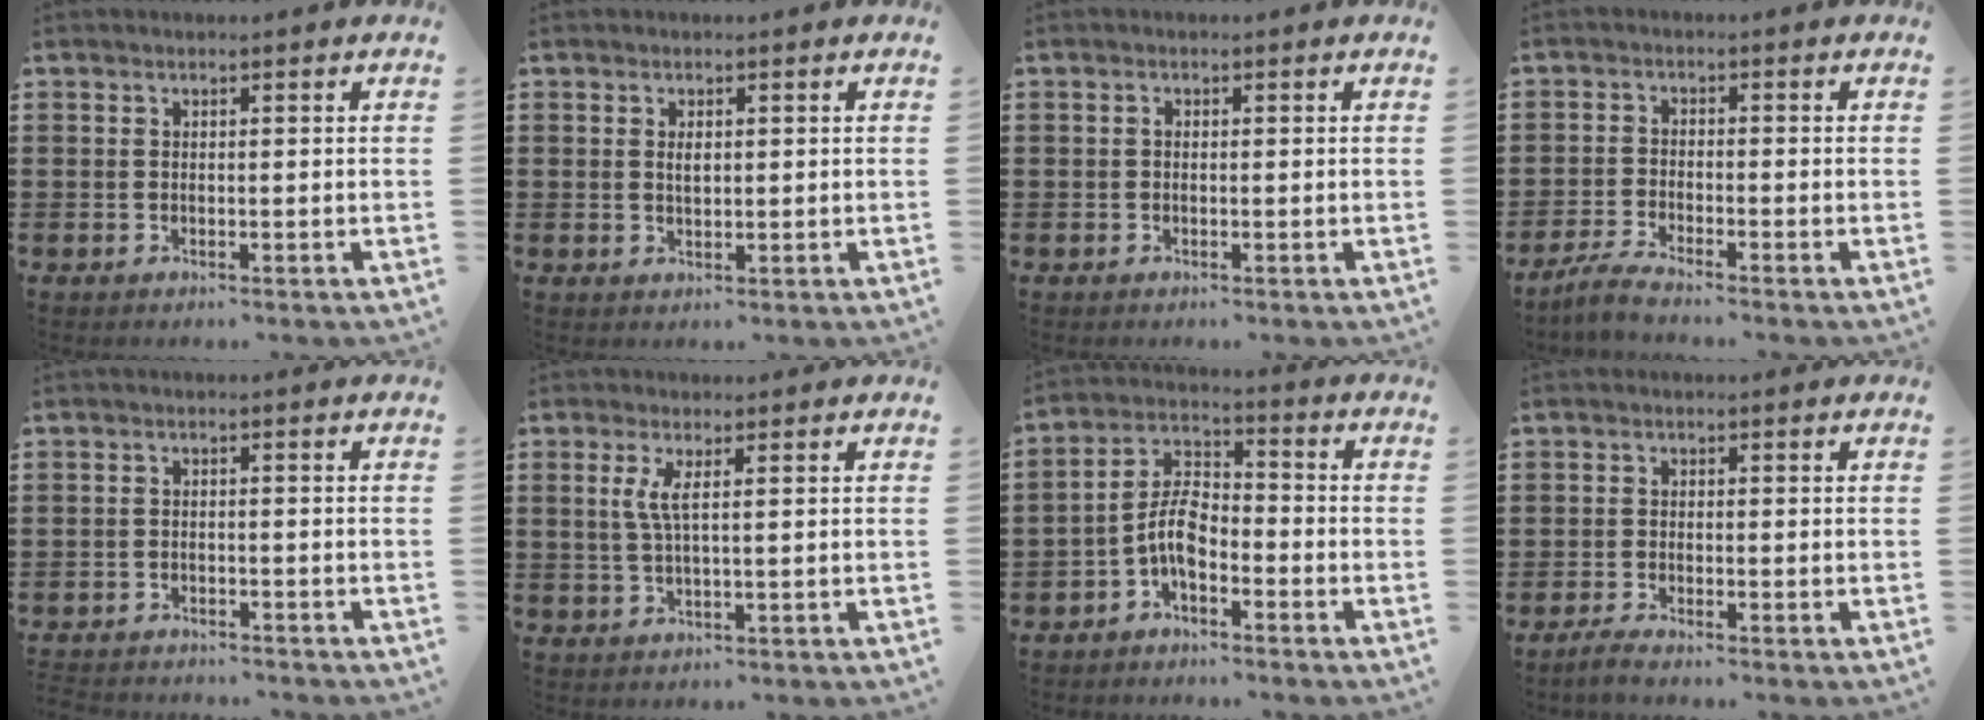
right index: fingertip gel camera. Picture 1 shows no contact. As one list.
[{"total": 1.6, "force": [0.4, 0.7, 1.4], "torque": [-0.029, 0.002, 0.007]}, {"total": 0.5, "force": [-0.1, 0.4, 0.4], "torque": [-0.008, 0.000, -0.003]}, {"total": 3.0, "force": [-2.9, -0.3, 0.8], "torque": [-0.030, -0.004, -0.061]}, {"total": 1.9, "force": [-1.9, 0.1, -0.1], "torque": [-0.004, 0.001, -0.042]}, {"total": 3.2, "force": [0.7, 0.2, 3.1], "torque": [-0.070, -0.005, 0.009]}, {"total": 6.5, "force": [-2.8, 3.3, 4.9], "torque": [-0.115, 0.008, -0.059]}, {"total": 1.5, "force": [-1.4, -0.2, 0.4], "torque": [-0.008, 0.000, -0.027]}]